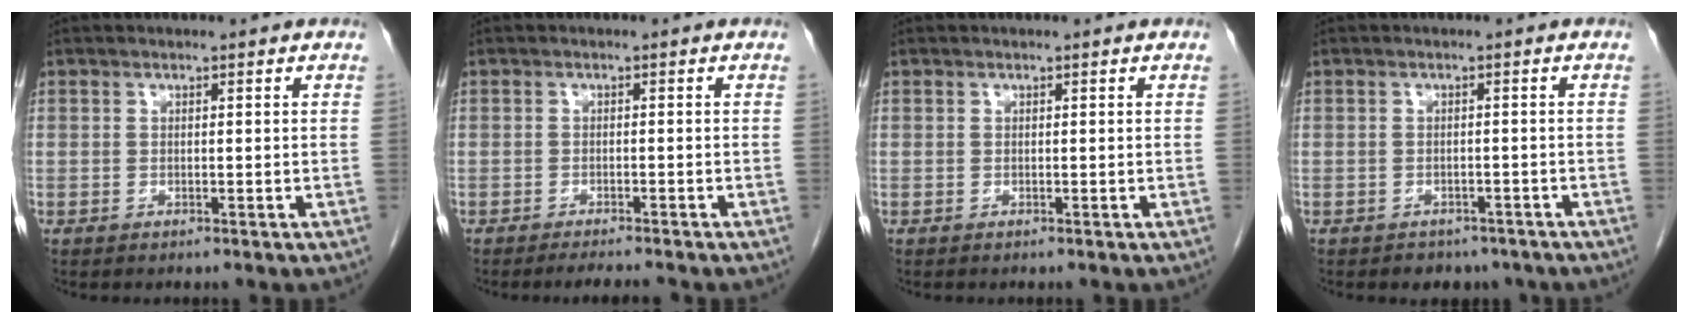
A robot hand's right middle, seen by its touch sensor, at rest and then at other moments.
{"total": 3.5, "force": [-3.2, 0.0, 1.5], "torque": [-0.018, -0.008, -0.046]}
{"total": 0.0}
{"total": 4.0, "force": [-3.2, 2.3, 0.5], "torque": [-0.004, 0.008, -0.040]}